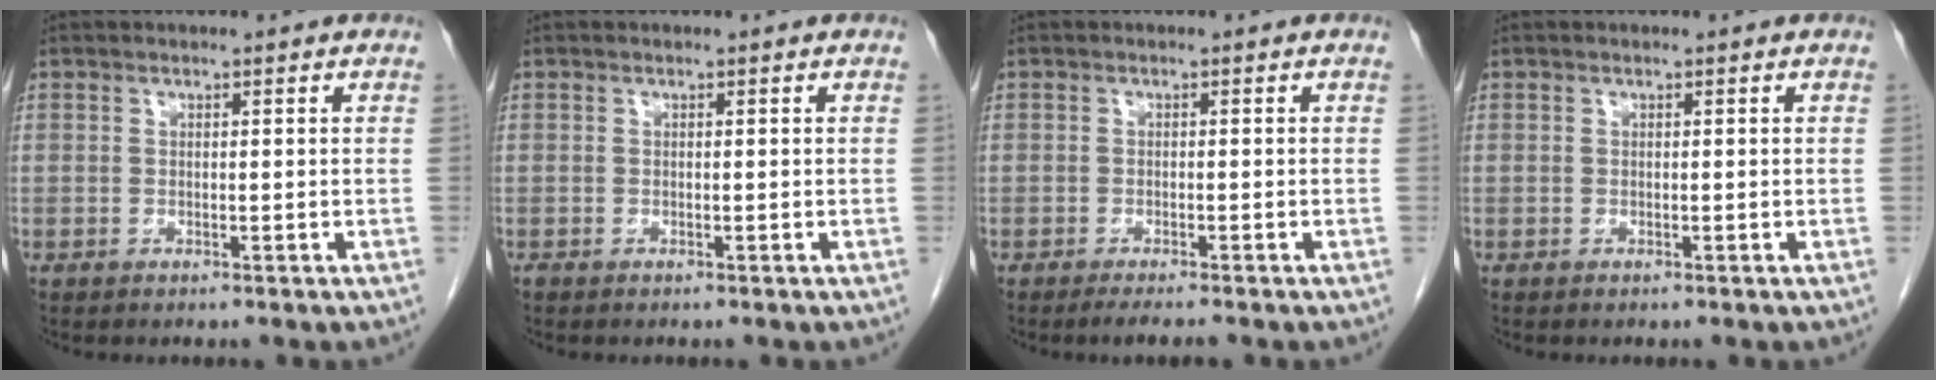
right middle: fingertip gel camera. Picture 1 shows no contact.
{"total": 0.0}
{"total": 2.6, "force": [-2.2, 0.1, 1.5], "torque": [-0.023, -0.005, -0.033]}
{"total": 0.0}